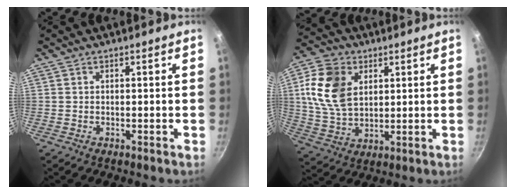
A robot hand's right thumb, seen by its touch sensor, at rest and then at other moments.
{"total": 14.4, "force": [3.8, 10.0, 9.6], "torque": [-0.171, -0.009, 0.074]}